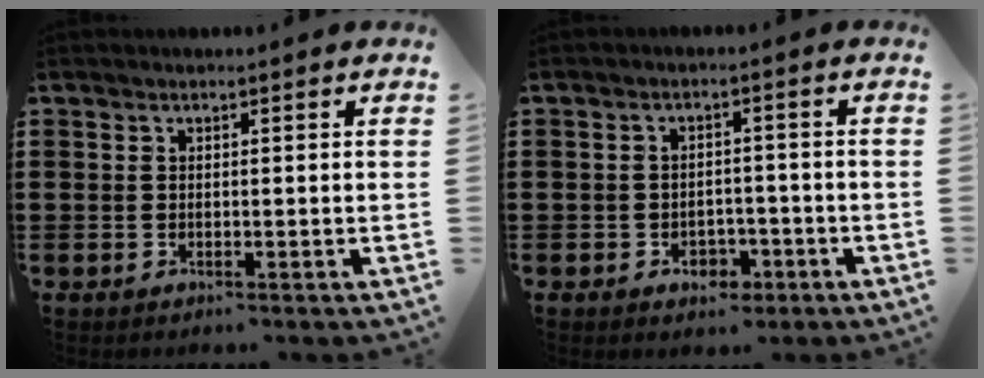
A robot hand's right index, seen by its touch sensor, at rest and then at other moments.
{"total": 2.8, "force": [-1.6, 1.9, 1.3], "torque": [-0.027, 0.003, -0.033]}